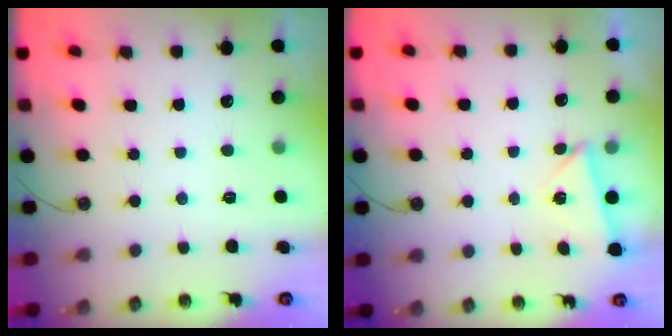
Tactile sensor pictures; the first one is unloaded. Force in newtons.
{"total": 2.9, "press": 2.8, "slide": 0.7}